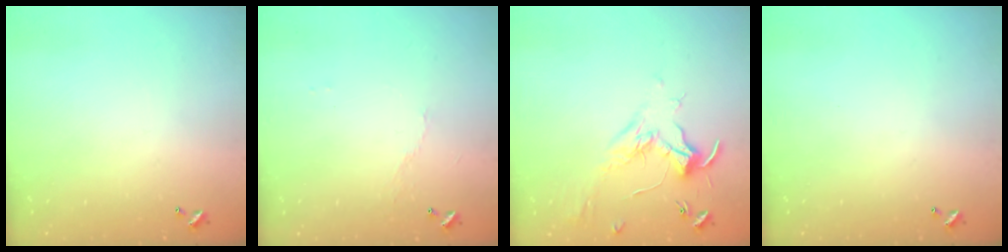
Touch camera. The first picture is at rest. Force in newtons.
{"total": 2.9, "press": 2.8, "slide": 0.6}
{"total": 1.7, "press": 1.5, "slide": 0.9}
{"total": 0.0}